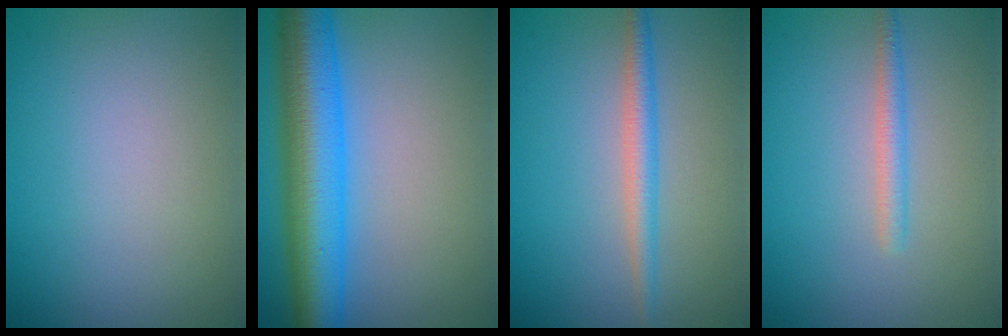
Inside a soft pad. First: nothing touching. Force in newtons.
{"total": 9.4, "press": 9.4, "slide": 0.1}
{"total": 2.3, "press": 2.3, "slide": 0.1}
{"total": 1.6, "press": 1.6, "slide": 0.1}